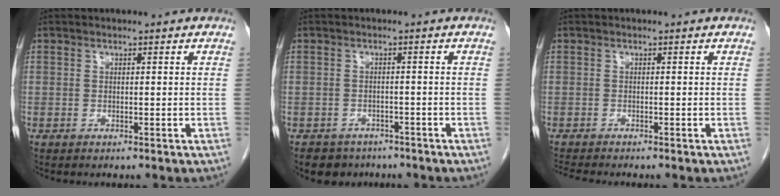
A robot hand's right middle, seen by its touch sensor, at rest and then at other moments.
{"total": 4.3, "force": [-3.3, 2.7, 0.2], "torque": [-0.005, 0.007, -0.046]}
{"total": 2.2, "force": [-2.1, -0.5, 0.6], "torque": [-0.015, -0.012, -0.038]}